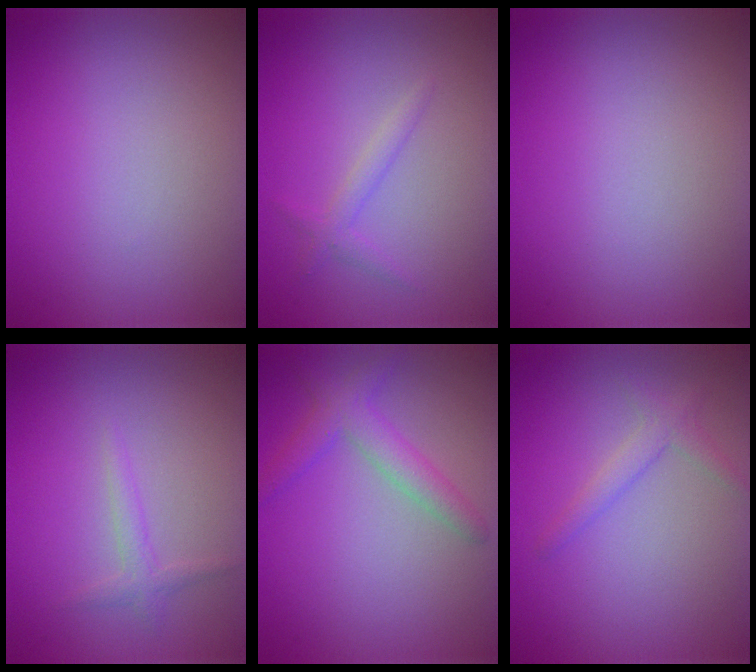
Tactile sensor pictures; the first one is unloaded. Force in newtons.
{"total": 1.3, "press": 1.3, "slide": 0.1}
{"total": 0.0}
{"total": 1.3, "press": 1.3, "slide": 0.0}
{"total": 2.9, "press": 2.9, "slide": 0.1}
{"total": 1.7, "press": 1.7, "slide": 0.1}